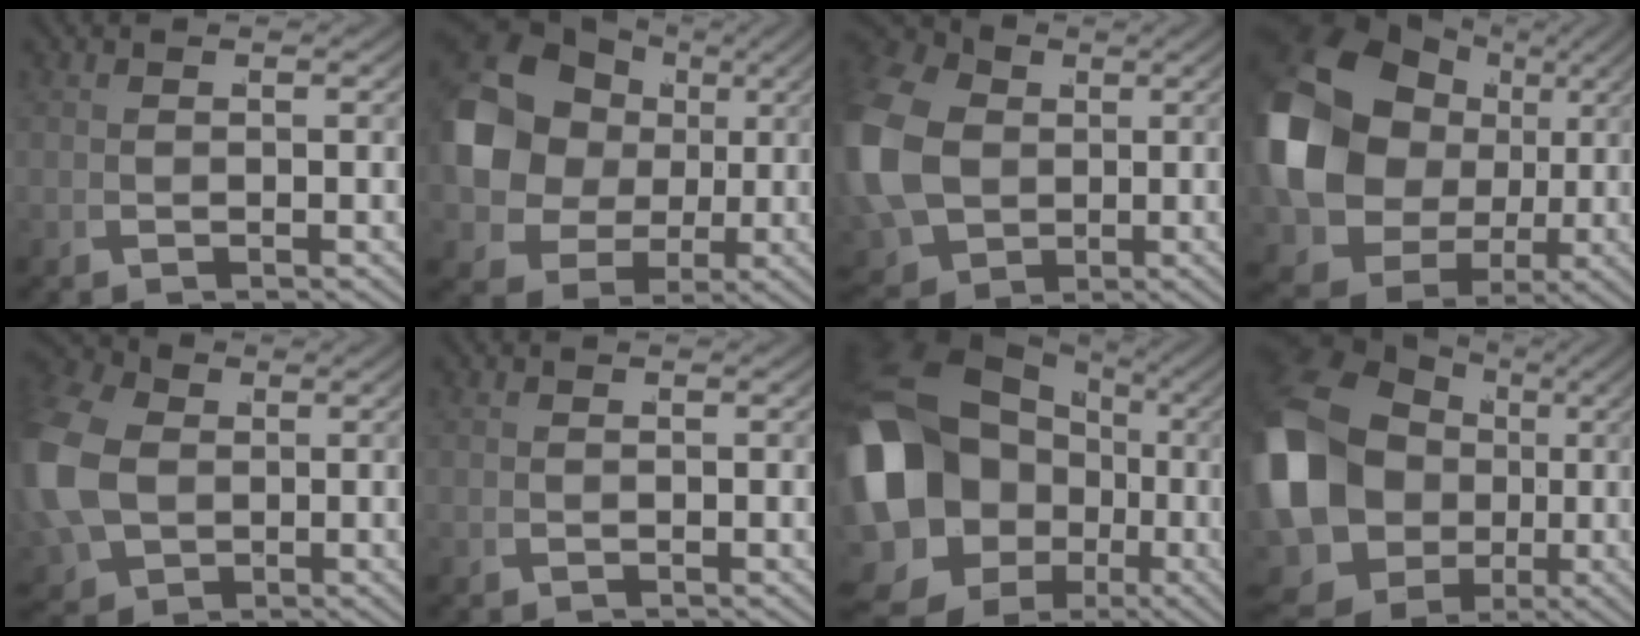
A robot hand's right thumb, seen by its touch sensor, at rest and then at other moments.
{"total": 12.7, "force": [0.8, 10.7, 6.9], "torque": [-0.186, -0.060, 0.038]}
{"total": 14.9, "force": [0.5, 12.1, 8.7], "torque": [-0.220, -0.051, 0.032]}
{"total": 15.6, "force": [0.5, 12.2, 9.7], "torque": [-0.246, -0.063, 0.037]}
{"total": 10.4, "force": [0.7, 8.5, 6.0], "torque": [-0.166, -0.044, 0.036]}
{"total": 0.0}
{"total": 17.8, "force": [-2.0, 13.8, 11.1], "torque": [-0.271, -0.083, 0.005]}
{"total": 14.7, "force": [-1.3, 12.1, 8.1], "torque": [-0.229, -0.076, 0.010]}